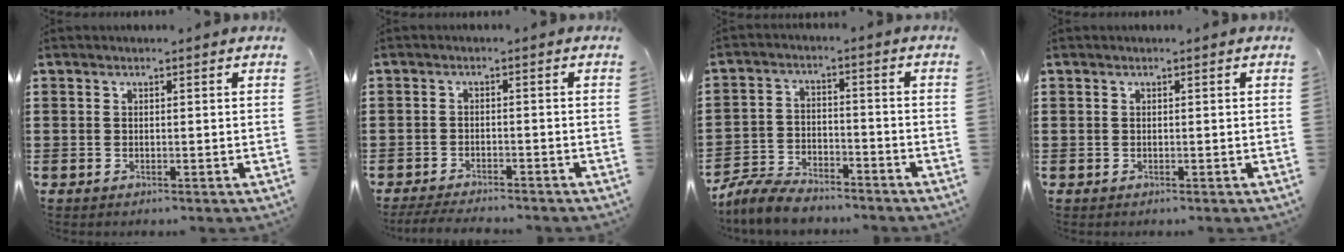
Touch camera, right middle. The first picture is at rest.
{"total": 2.9, "force": [-2.8, 0.1, 0.6], "torque": [-0.020, -0.003, -0.059]}
{"total": 6.6, "force": [-6.2, 1.3, 1.8], "torque": [-0.043, 0.009, -0.123]}
{"total": 0.0}